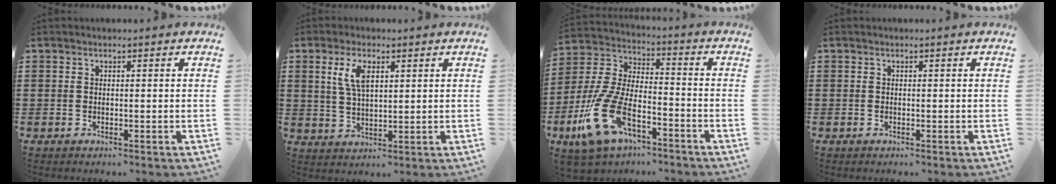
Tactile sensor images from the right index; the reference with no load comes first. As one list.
[{"total": 5.3, "force": [2.1, 2.2, 4.4], "torque": [-0.094, 0.008, 0.036]}, {"total": 14.1, "force": [-7.9, 6.3, 9.8], "torque": [-0.237, 0.010, -0.153]}, {"total": 0.0}]